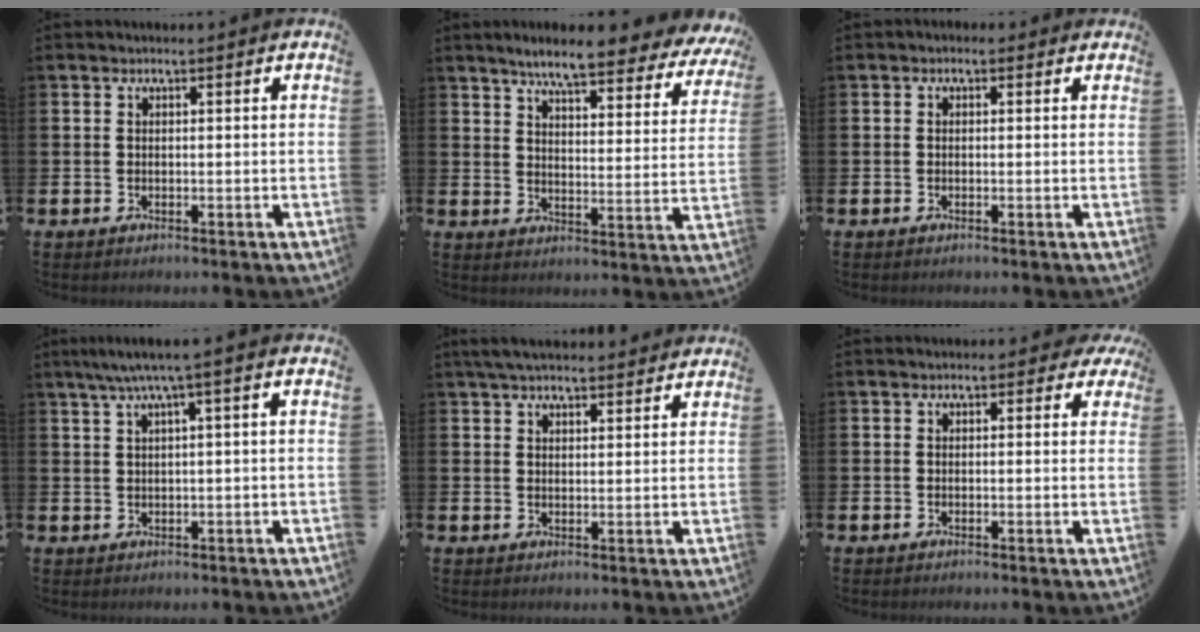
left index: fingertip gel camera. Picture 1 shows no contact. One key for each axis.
{"total": 7.3, "fx": 6.5, "fy": 0.9, "fz": 3.0, "tx": -0.073, "ty": -0.044, "tz": 0.108}
{"total": 0.6, "fx": -0.2, "fy": 0.5, "fz": 0.2, "tx": 0.002, "ty": 0.003, "tz": -0.007}
{"total": 3.3, "fx": 1.4, "fy": -0.2, "fz": 3.0, "tx": -0.062, "ty": 0.003, "tz": 0.023}
{"total": 4.2, "fx": 3.9, "fy": 1.0, "fz": 1.3, "tx": -0.029, "ty": -0.008, "tz": 0.072}
{"total": 1.0, "fx": 0.0, "fy": 0.9, "fz": 0.5, "tx": -0.009, "ty": 0.011, "tz": -0.004}